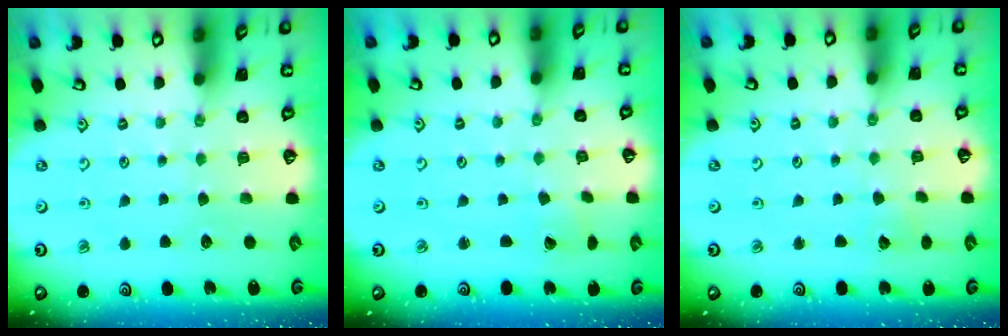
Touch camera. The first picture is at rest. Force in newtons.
{"total": 1.0, "press": 1.0, "slide": 0.1}
{"total": 2.8, "press": 2.8, "slide": 0.3}